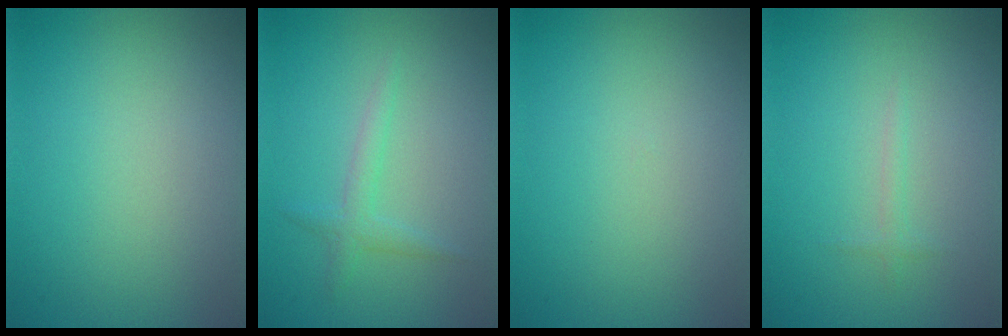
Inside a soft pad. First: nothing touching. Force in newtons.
{"total": 1.5, "press": 1.5, "slide": 0.1}
{"total": 0.0}
{"total": 0.7, "press": 0.7, "slide": 0.0}